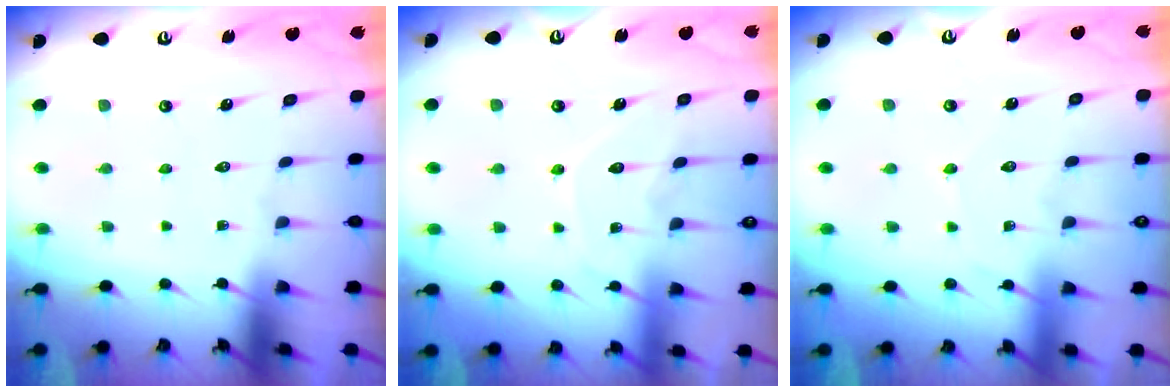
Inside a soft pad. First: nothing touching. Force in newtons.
{"total": 7.5, "press": 7.4, "slide": 0.7}
{"total": 2.7, "press": 2.7, "slide": 0.3}